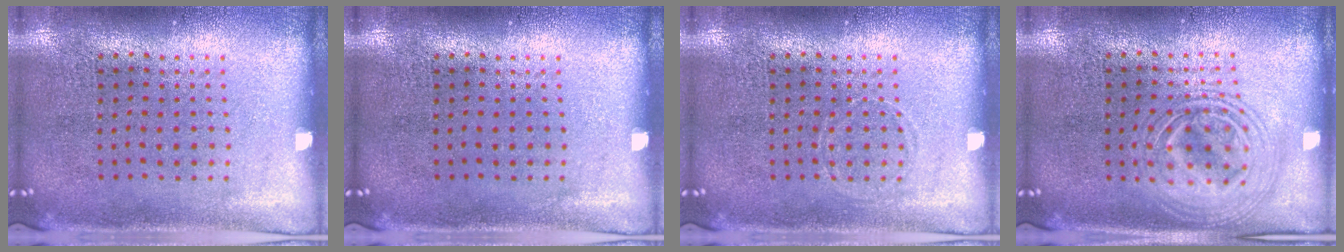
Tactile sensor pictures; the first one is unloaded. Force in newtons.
{"total": 0.0}
{"total": 0.6, "press": 0.6, "slide": 0.0}
{"total": 2.7, "press": 2.7, "slide": 0.3}